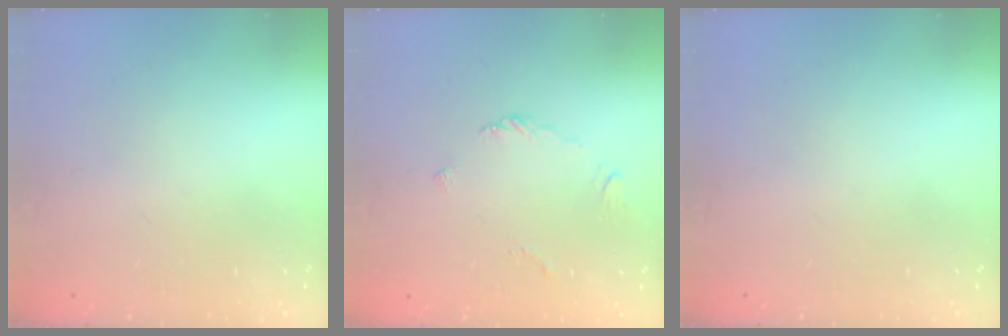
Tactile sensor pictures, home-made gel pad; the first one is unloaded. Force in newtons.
{"total": 2.7, "press": 2.6, "slide": 0.6}
{"total": 0.0}